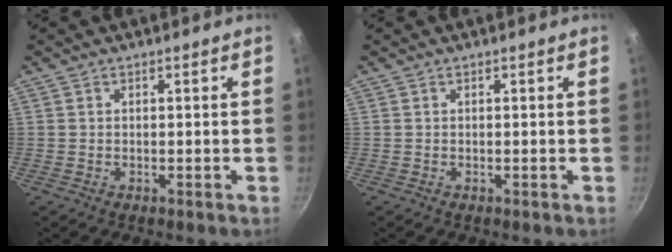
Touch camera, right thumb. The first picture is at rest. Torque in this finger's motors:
{"motor_torque": [0.05, 0.05, -0.02, 0.02, 0.00]}